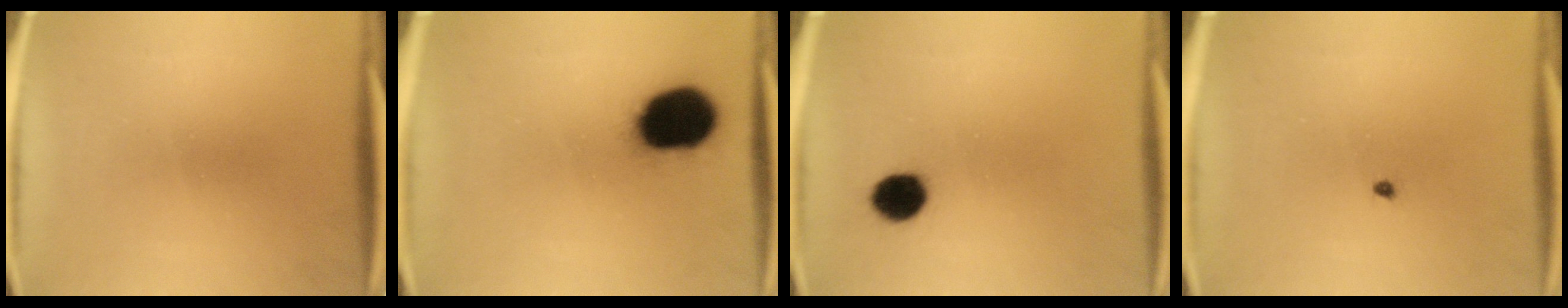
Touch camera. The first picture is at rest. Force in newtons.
{"total": 18.1}
{"total": 6.2}
{"total": 0.6}